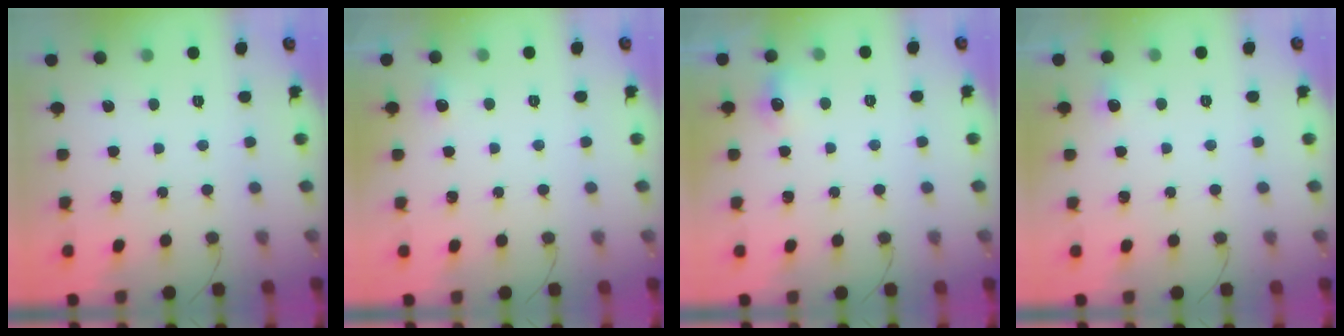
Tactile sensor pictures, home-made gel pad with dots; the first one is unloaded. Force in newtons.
{"total": 3.6, "press": 3.3, "slide": 1.5}
{"total": 5.3, "press": 5.1, "slide": 1.2}
{"total": 3.6, "press": 3.3, "slide": 1.5}